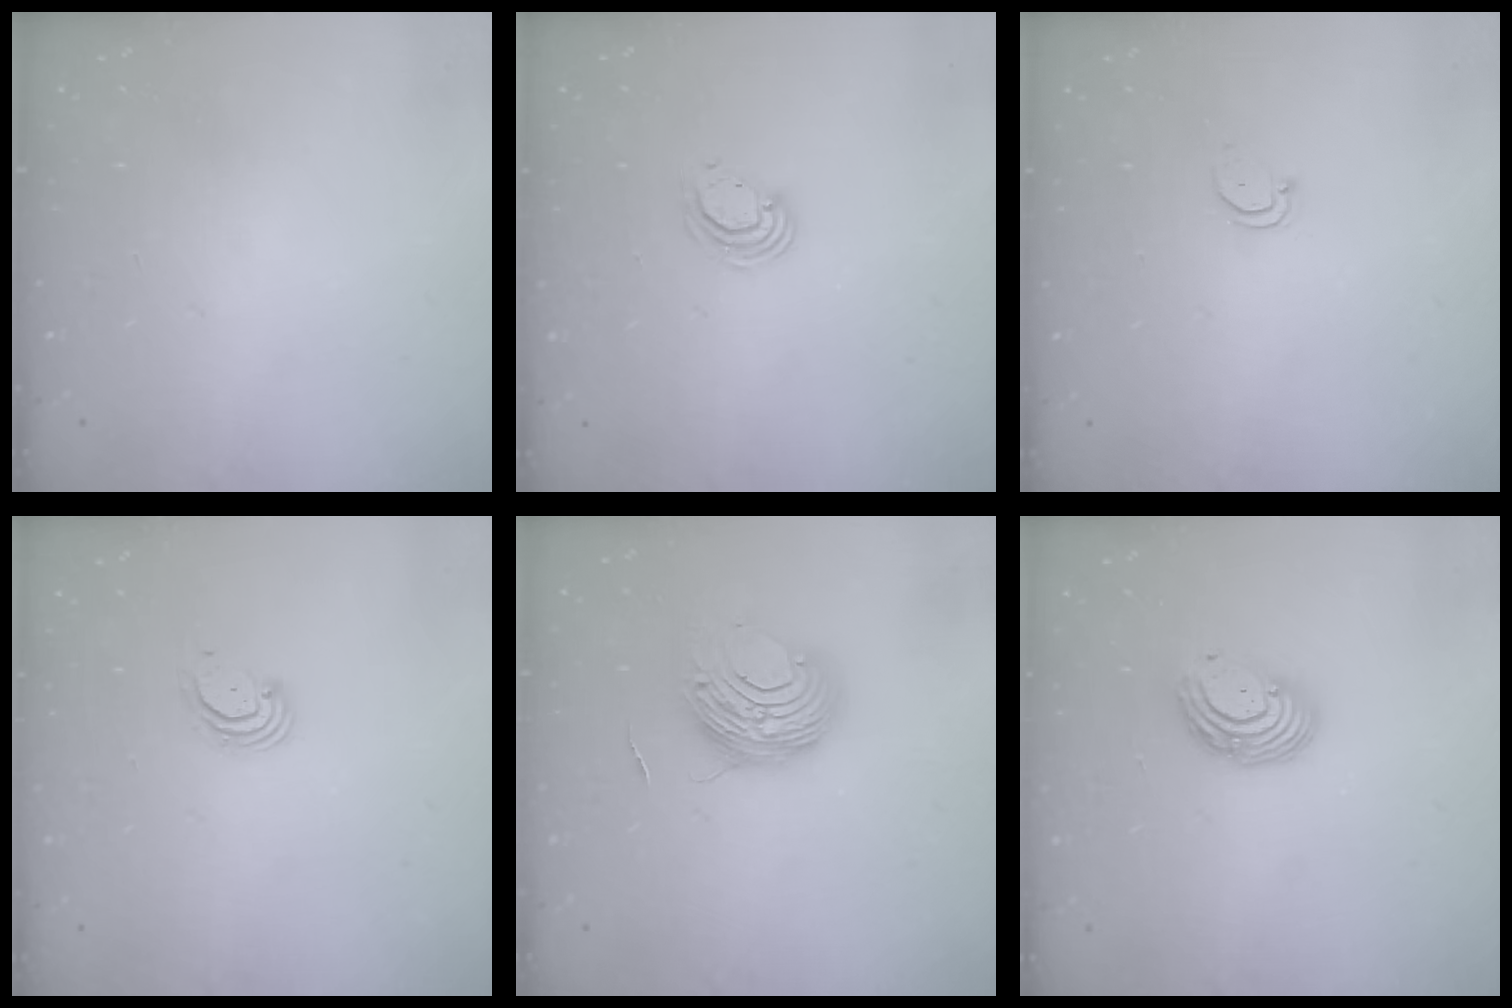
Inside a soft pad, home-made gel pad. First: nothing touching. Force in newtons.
{"total": 4.4, "press": 4.4, "slide": 0.2}
{"total": 2.4, "press": 2.4, "slide": 0.2}
{"total": 3.0, "press": 3.0, "slide": 0.3}
{"total": 9.7, "press": 9.6, "slide": 0.6}
{"total": 8.1, "press": 8.0, "slide": 1.5}